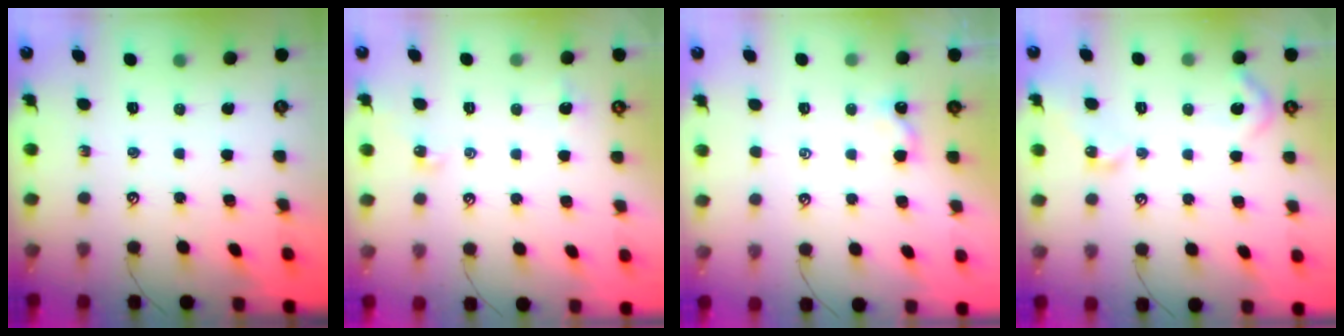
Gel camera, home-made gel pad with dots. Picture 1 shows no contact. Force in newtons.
{"total": 2.1, "press": 2.0, "slide": 0.5}
{"total": 1.4, "press": 1.4, "slide": 0.2}
{"total": 6.2, "press": 6.2, "slide": 0.8}